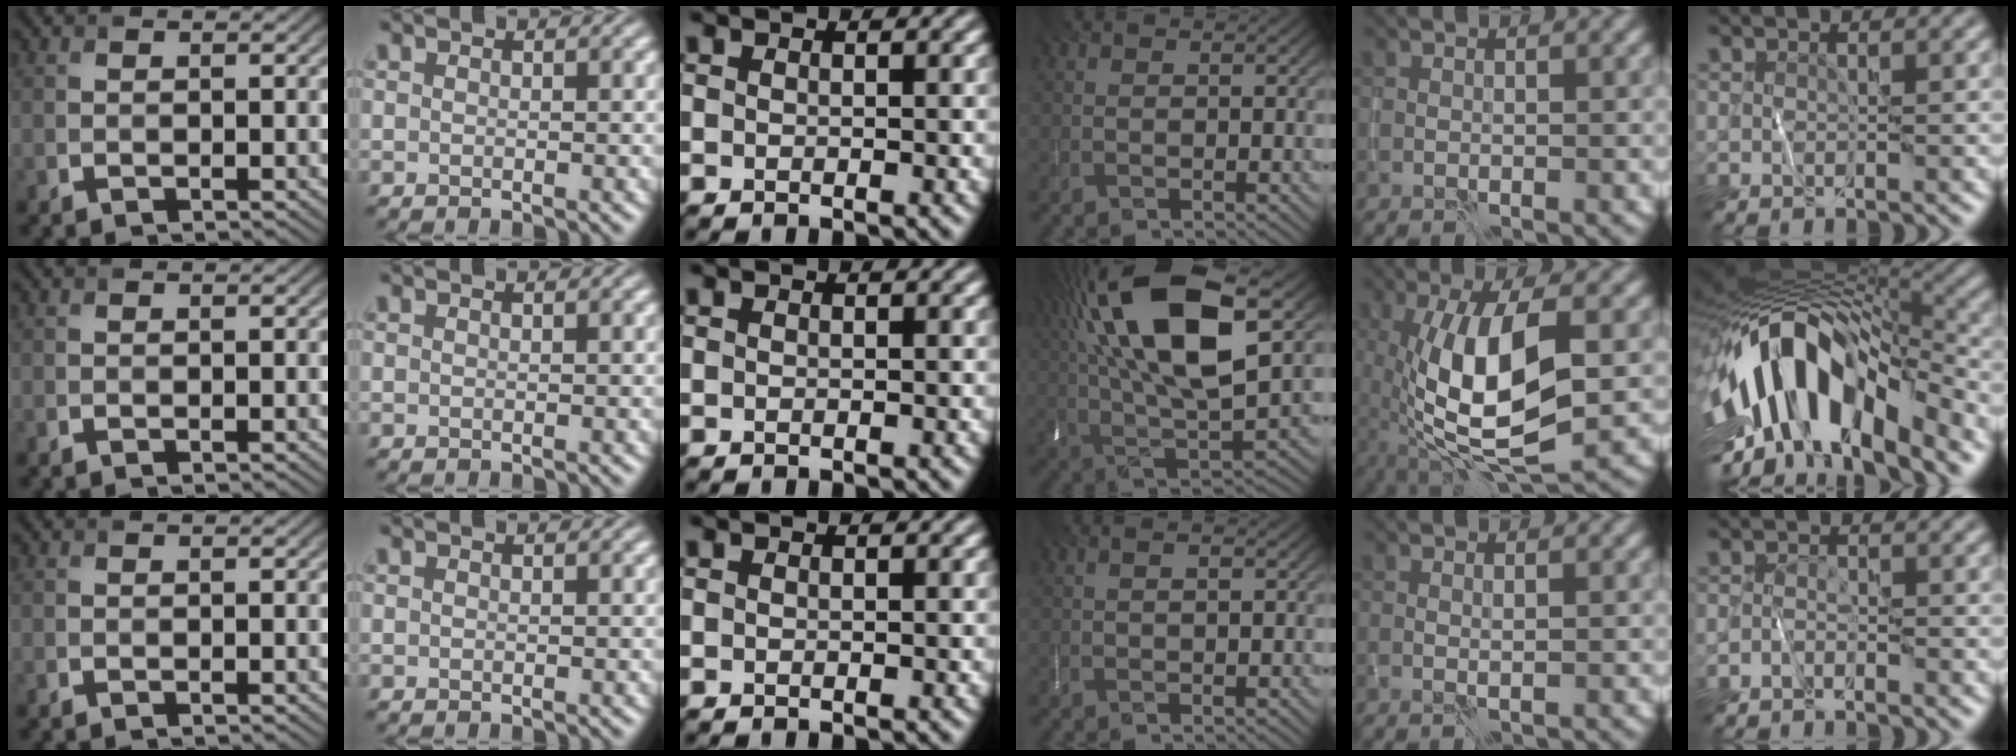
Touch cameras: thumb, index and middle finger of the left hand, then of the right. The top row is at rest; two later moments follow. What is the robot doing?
{"motion": "wipe", "object": "whiteboard"}